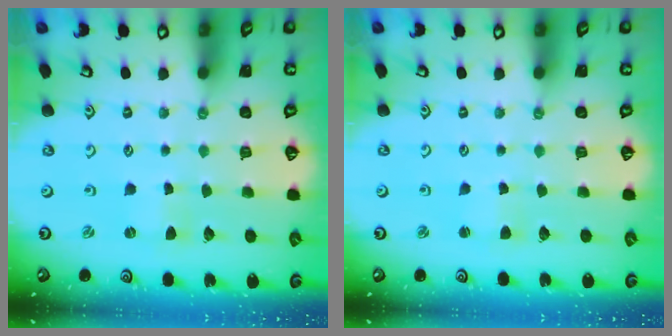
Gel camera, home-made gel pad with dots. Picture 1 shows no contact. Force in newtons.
{"total": 2.9, "press": 2.9, "slide": 0.3}